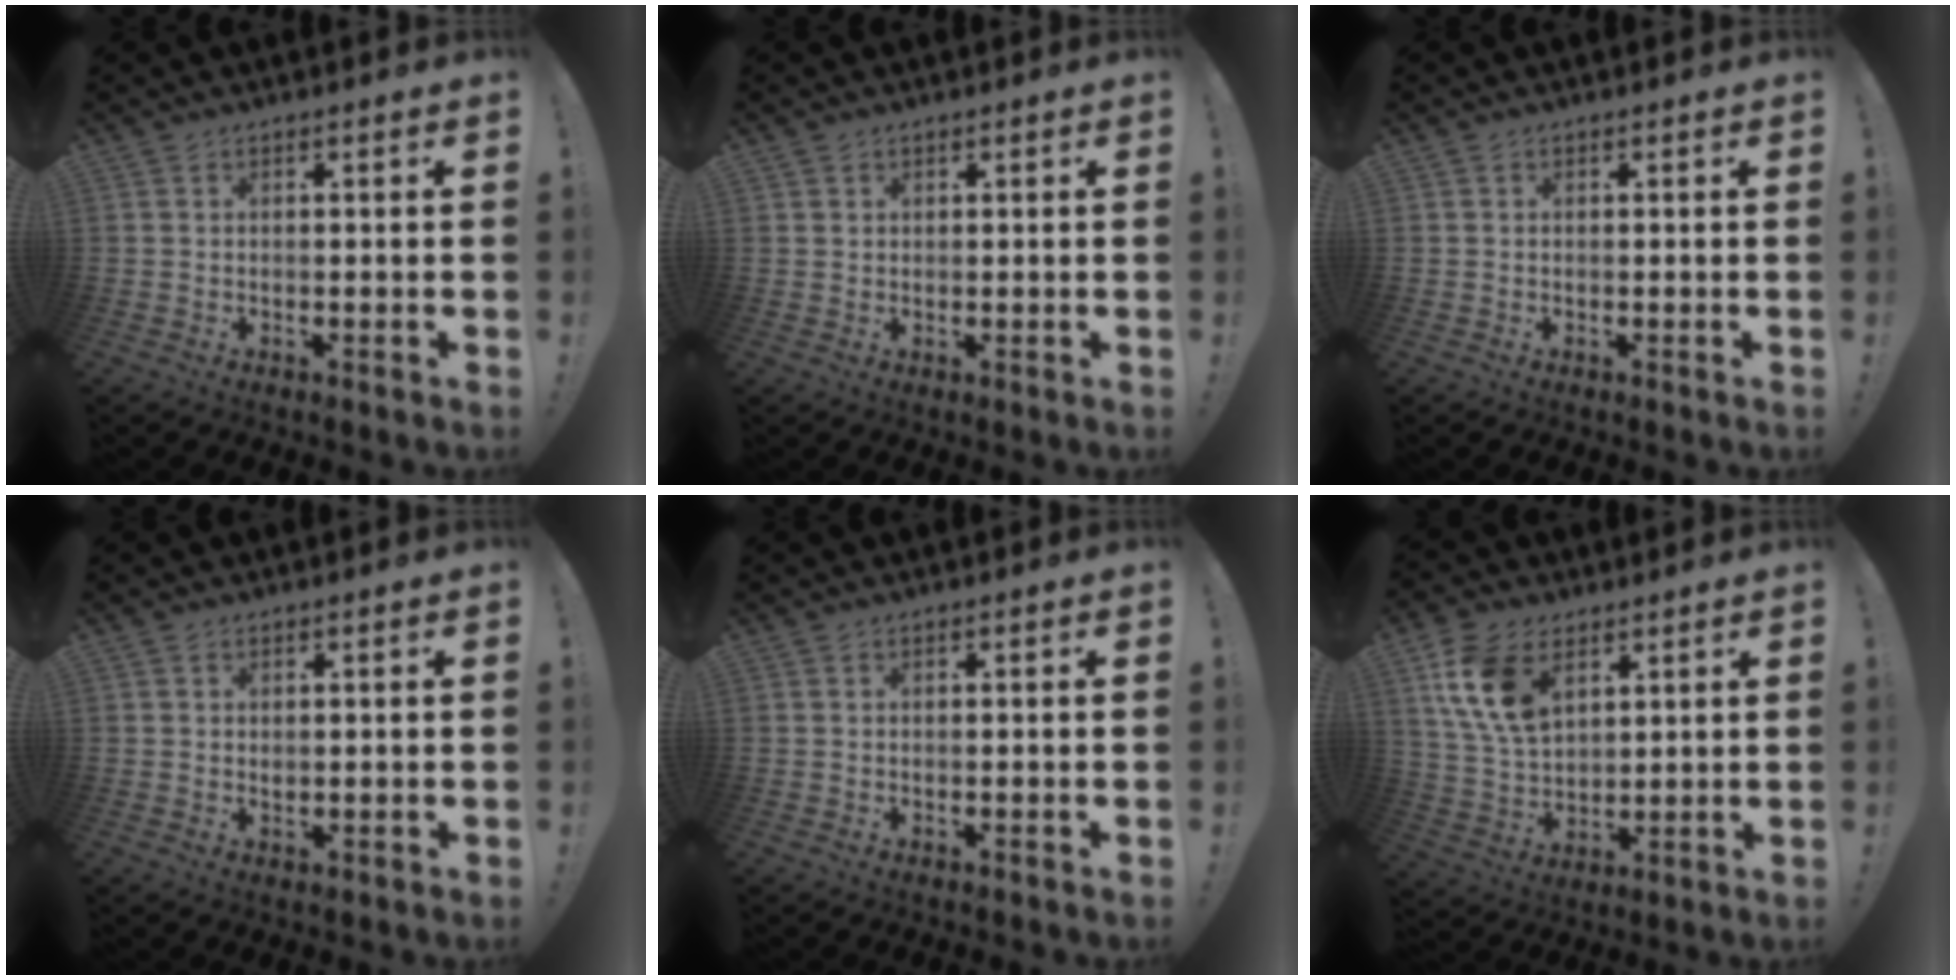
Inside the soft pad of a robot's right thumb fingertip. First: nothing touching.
{"total": 0.9, "force": [0.6, 0.7, 0.0], "torque": [0.003, 0.000, 0.011]}
{"total": 0.0}
{"total": 0.8, "force": [0.3, 0.8, 0.1], "torque": [-0.003, 0.002, 0.006]}
{"total": 0.0}
{"total": 14.2, "force": [6.7, 9.2, 8.5], "torque": [-0.165, -0.015, 0.131]}